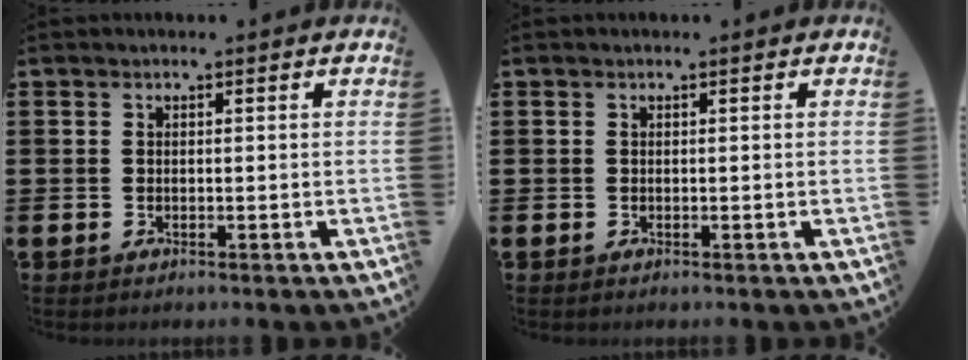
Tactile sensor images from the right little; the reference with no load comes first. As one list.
[{"total": 0.0}]